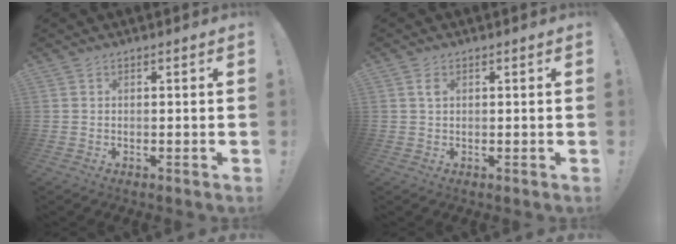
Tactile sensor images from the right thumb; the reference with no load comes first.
{"total": 1.8, "force": [0.7, 1.3, 1.0], "torque": [-0.006, -0.002, 0.008]}